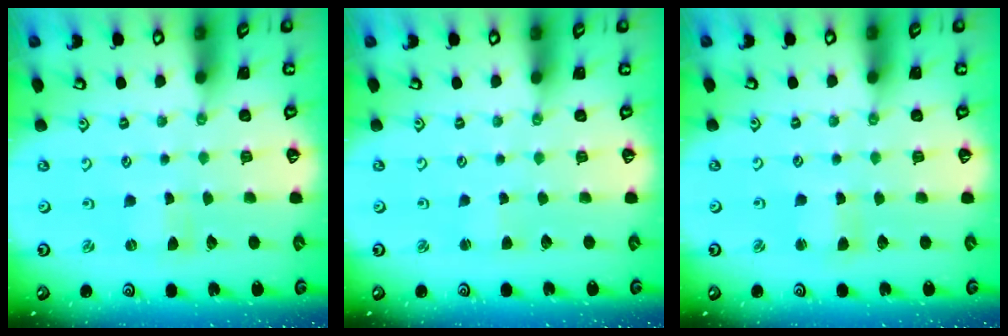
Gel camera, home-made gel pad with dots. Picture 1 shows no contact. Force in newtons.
{"total": 0.7, "press": 0.7, "slide": 0.1}
{"total": 2.2, "press": 2.2, "slide": 0.3}